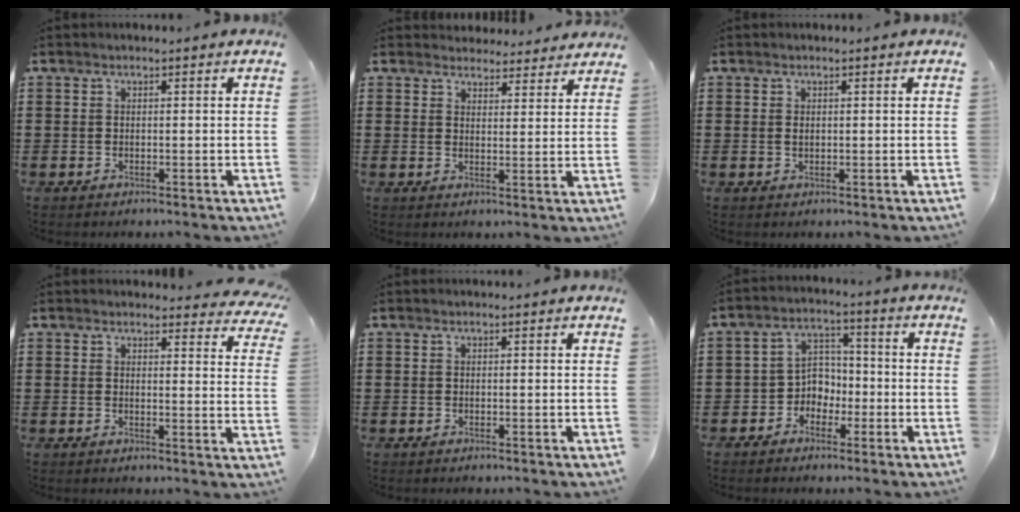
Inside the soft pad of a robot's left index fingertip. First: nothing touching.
{"total": 3.8, "force": [3.7, 0.7, 0.0], "torque": [-0.004, -0.014, 0.068]}
{"total": 0.7, "force": [0.1, 0.4, 0.5], "torque": [-0.013, 0.002, 0.001]}
{"total": 3.0, "force": [2.9, 0.2, 0.6], "torque": [-0.005, -0.015, 0.050]}
{"total": 0.0}
{"total": 4.6, "force": [-2.1, 3.9, 1.1], "torque": [-0.034, 0.012, -0.047]}